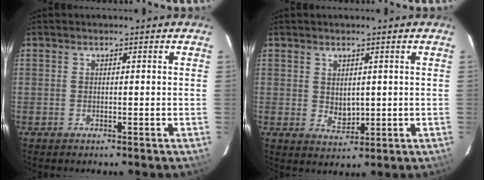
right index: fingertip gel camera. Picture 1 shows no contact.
{"total": 3.2, "force": [0.9, 2.4, 2.0], "torque": [-0.030, -0.003, 0.020]}